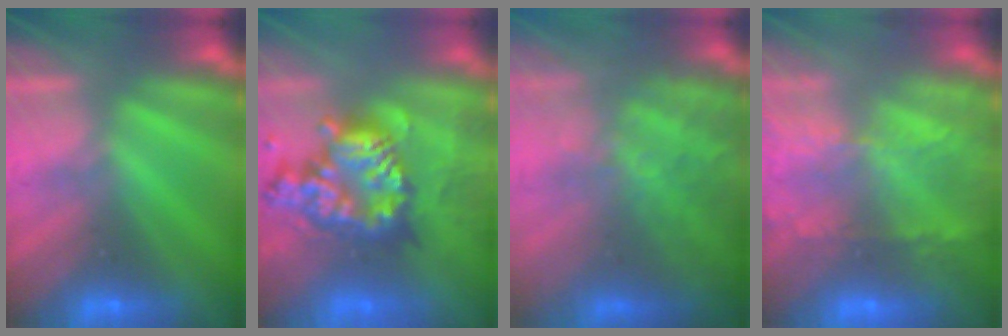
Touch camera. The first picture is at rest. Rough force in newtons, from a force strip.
{"total": 8.0}
{"total": 7.4}
{"total": 12.7}